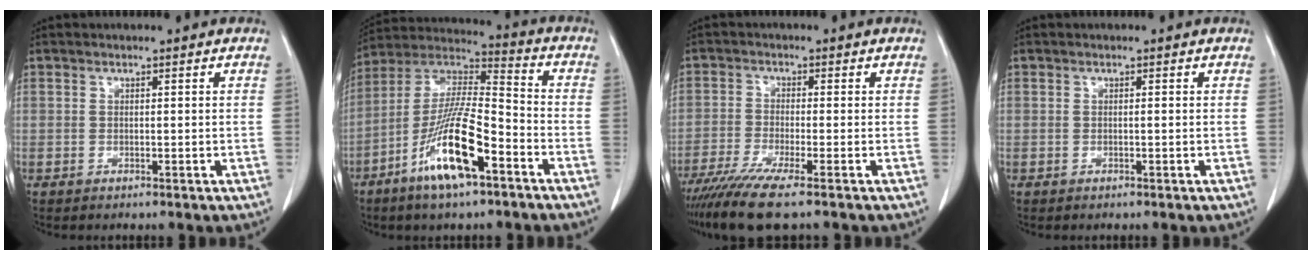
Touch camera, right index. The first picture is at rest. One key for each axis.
{"total": 15.8, "fx": -7.6, "fy": 2.8, "fz": 13.6, "tx": -0.268, "ty": -0.008, "tz": -0.138}
{"total": 8.4, "fx": -6.3, "fy": -0.3, "fz": 5.5, "tx": -0.095, "ty": -0.024, "tz": -0.109}
{"total": 0.0}